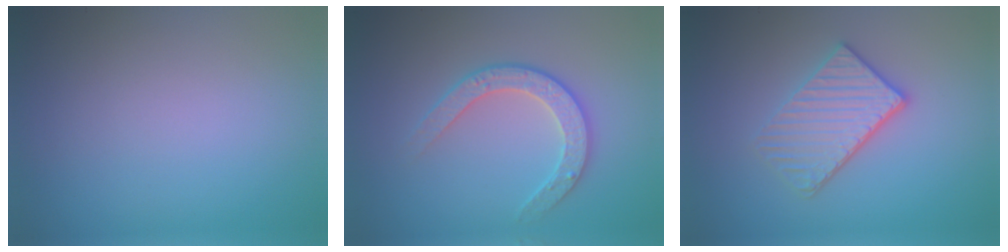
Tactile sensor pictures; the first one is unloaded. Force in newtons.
{"total": 2.9, "press": 2.8, "slide": 0.8}
{"total": 3.8, "press": 3.2, "slide": 2.0}